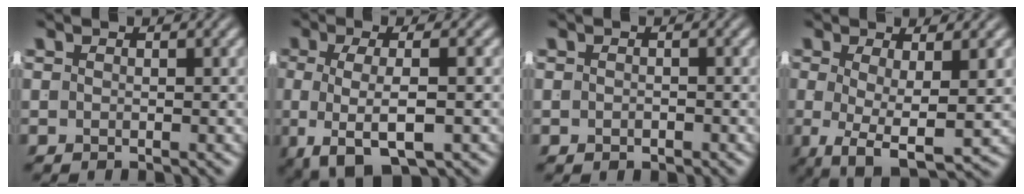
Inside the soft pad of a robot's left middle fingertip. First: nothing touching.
{"total": 6.4, "force": [-2.5, 2.2, 5.5], "torque": [-0.109, -0.027, -0.018]}
{"total": 0.6, "force": [-0.5, 0.1, 0.3], "torque": [-0.010, -0.007, -0.005]}
{"total": 6.7, "force": [-3.1, 2.4, 5.4], "torque": [-0.112, -0.052, -0.023]}